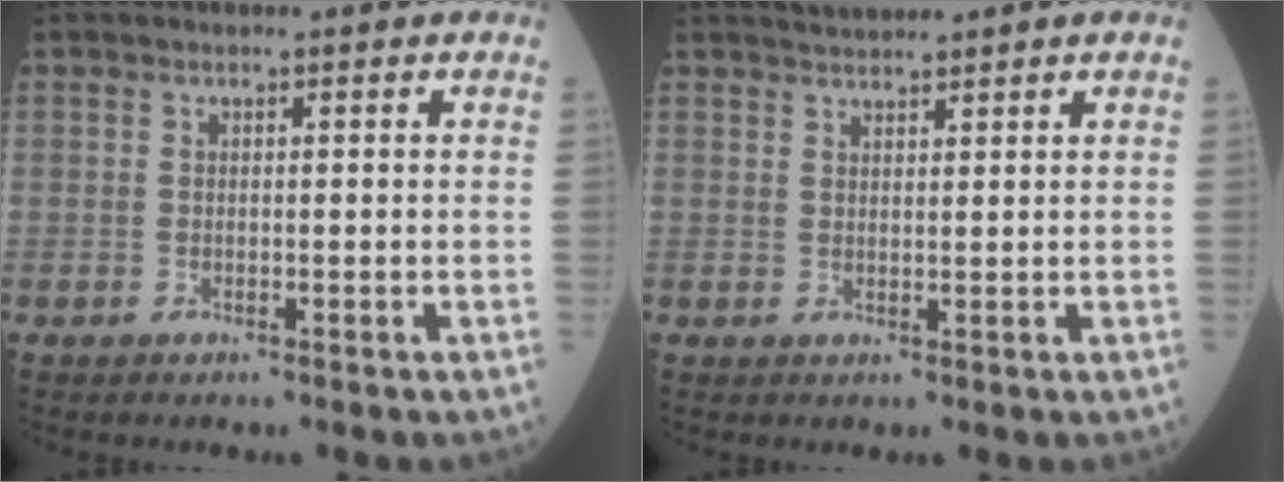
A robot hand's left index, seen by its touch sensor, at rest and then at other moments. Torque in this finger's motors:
{"motor_torque": [-0.96, -0.81, -0.74, -0.01]}